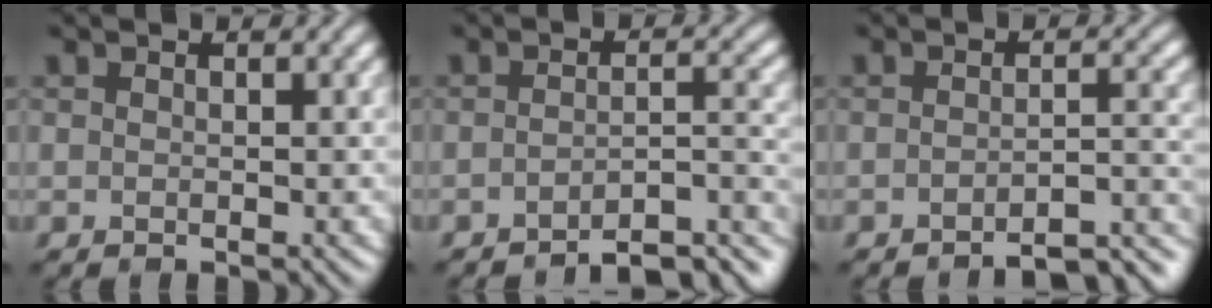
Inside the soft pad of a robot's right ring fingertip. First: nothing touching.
{"total": 6.8, "force": [-5.8, 1.5, 3.2], "torque": [-0.030, 0.009, -0.077]}
{"total": 5.7, "force": [-4.9, 1.3, 2.7], "torque": [-0.021, 0.009, -0.060]}